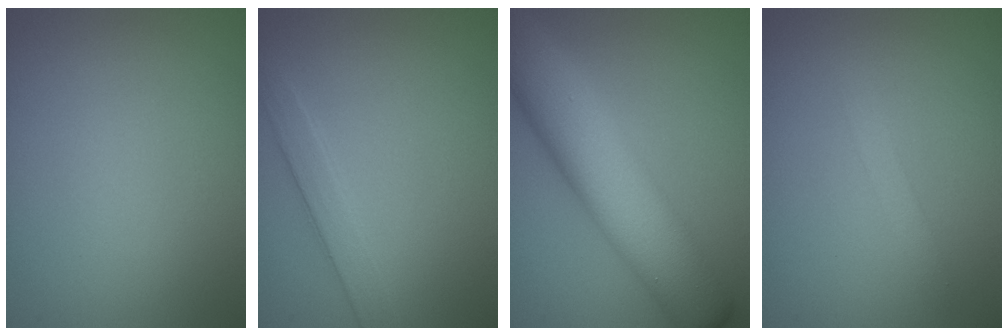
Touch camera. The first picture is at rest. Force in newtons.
{"total": 2.3, "press": 2.3, "slide": 0.1}
{"total": 10.1, "press": 10.1, "slide": 0.0}
{"total": 1.1, "press": 1.1, "slide": 0.1}